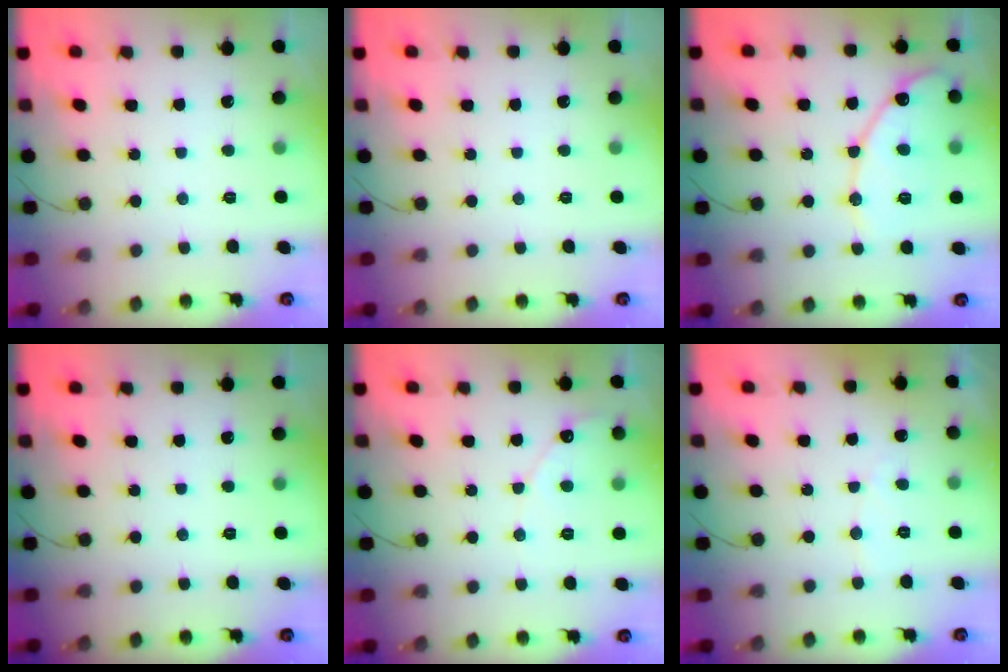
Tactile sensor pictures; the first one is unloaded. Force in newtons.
{"total": 0.0}
{"total": 12.8, "press": 12.8, "slide": 1.1}
{"total": 0.0}
{"total": 4.0, "press": 4.0, "slide": 0.3}
{"total": 2.6, "press": 2.6, "slide": 0.1}